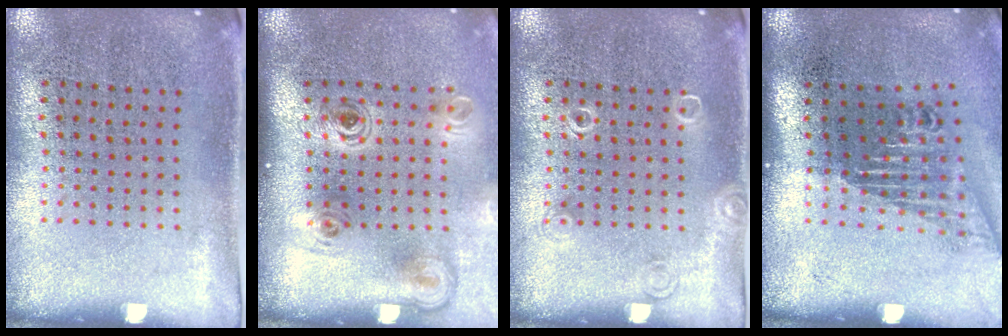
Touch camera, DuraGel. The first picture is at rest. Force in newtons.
{"total": 2.2, "press": 1.5, "slide": 1.7}
{"total": 1.0, "press": 1.0, "slide": 0.2}
{"total": 1.7, "press": 1.3, "slide": 1.2}